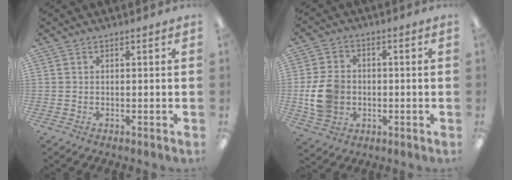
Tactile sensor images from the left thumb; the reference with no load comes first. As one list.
[{"total": 10.0, "force": [-1.2, 8.0, 5.8], "torque": [-0.127, 0.017, -0.018]}]